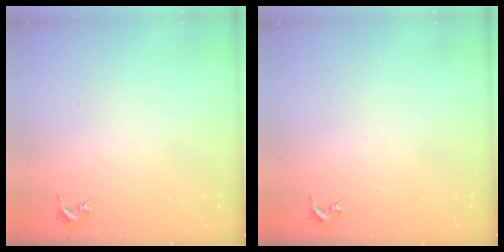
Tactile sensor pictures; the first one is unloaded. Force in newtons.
{"total": 0.0}